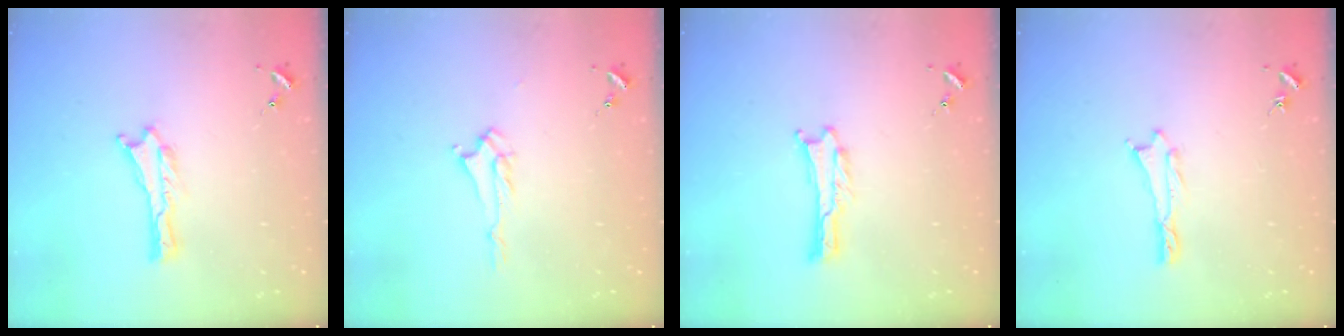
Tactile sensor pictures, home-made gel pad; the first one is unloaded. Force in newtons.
{"total": 1.3, "press": 1.3, "slide": 0.2}
{"total": 0.0}
{"total": 0.6, "press": 0.5, "slide": 0.2}